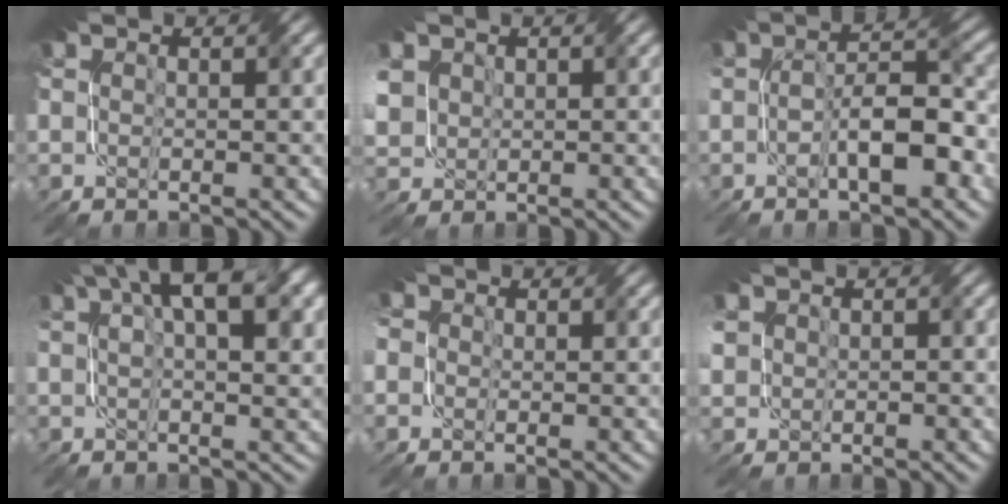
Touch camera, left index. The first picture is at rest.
{"total": 4.3, "force": [0.9, 3.7, 1.9], "torque": [-0.072, 0.010, 0.022]}
{"total": 5.7, "force": [-1.7, 2.0, 5.1], "torque": [-0.078, 0.013, -0.032]}
{"total": 7.0, "force": [3.2, 2.5, 5.7], "torque": [-0.082, 0.020, 0.046]}
{"total": 4.5, "force": [0.2, 4.0, 2.0], "torque": [-0.039, 0.014, -0.033]}
{"total": 2.7, "force": [0.1, 2.5, 1.0], "torque": [-0.028, 0.001, 0.005]}